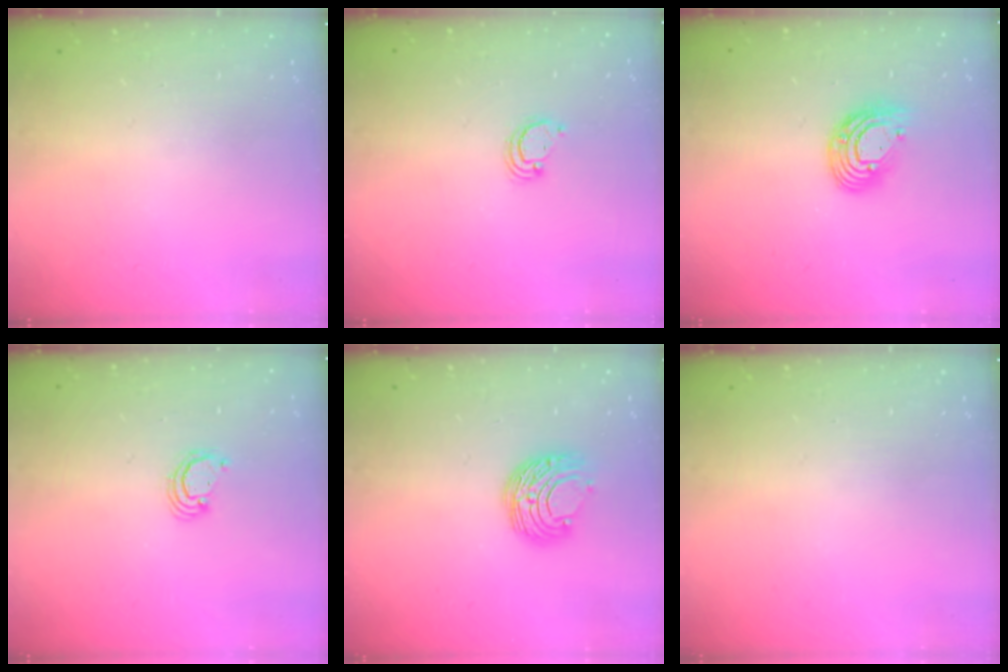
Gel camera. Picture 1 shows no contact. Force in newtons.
{"total": 2.6, "press": 2.6, "slide": 0.2}
{"total": 10.1, "press": 10.1, "slide": 0.9}
{"total": 2.5, "press": 2.5, "slide": 0.2}
{"total": 8.7, "press": 8.6, "slide": 0.6}
{"total": 0.0}